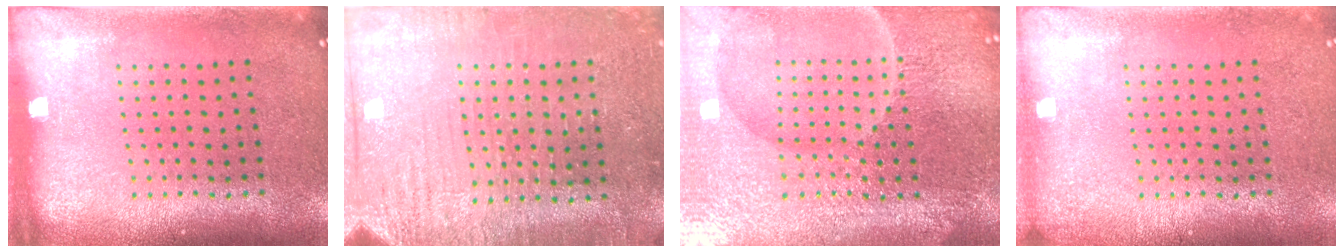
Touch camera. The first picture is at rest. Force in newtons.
{"total": 3.1, "press": 3.1, "slide": 0.3}
{"total": 6.8, "press": 6.0, "slide": 3.2}
{"total": 0.7, "press": 0.7, "slide": 0.0}